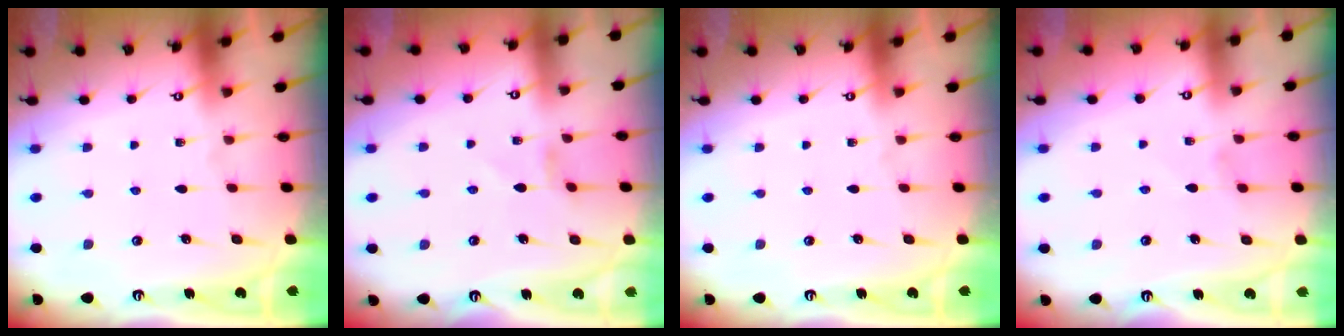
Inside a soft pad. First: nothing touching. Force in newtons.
{"total": 2.6, "press": 2.6, "slide": 0.3}
{"total": 0.0}
{"total": 0.0}